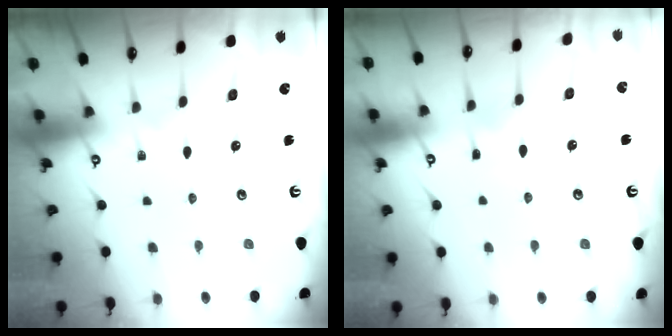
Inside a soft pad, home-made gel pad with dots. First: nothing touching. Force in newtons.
{"total": 4.1, "press": 4.1, "slide": 0.3}